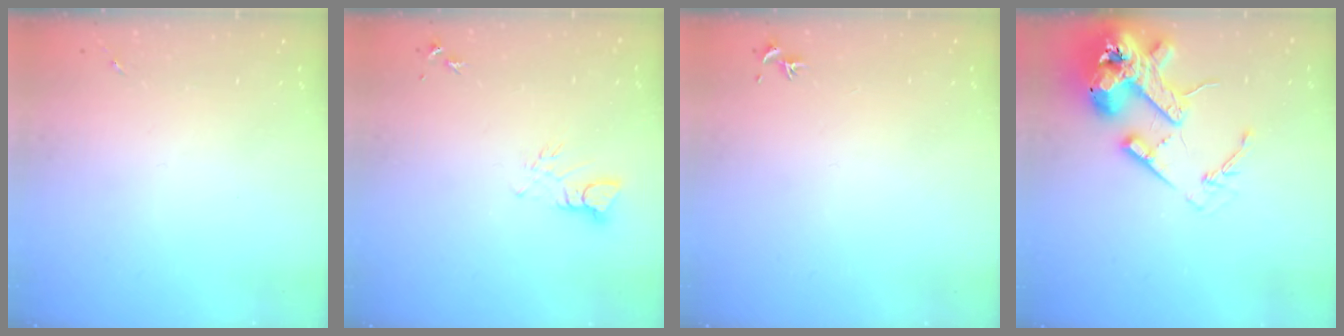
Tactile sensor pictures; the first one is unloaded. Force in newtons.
{"total": 3.4, "press": 3.4, "slide": 0.2}
{"total": 0.8, "press": 0.7, "slide": 0.3}
{"total": 17.7, "press": 17.5, "slide": 2.4}